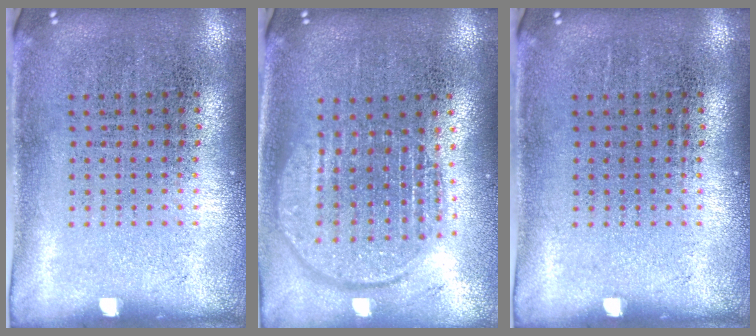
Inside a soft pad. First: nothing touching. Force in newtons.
{"total": 1.9, "press": 1.7, "slide": 1.0}
{"total": 0.0}